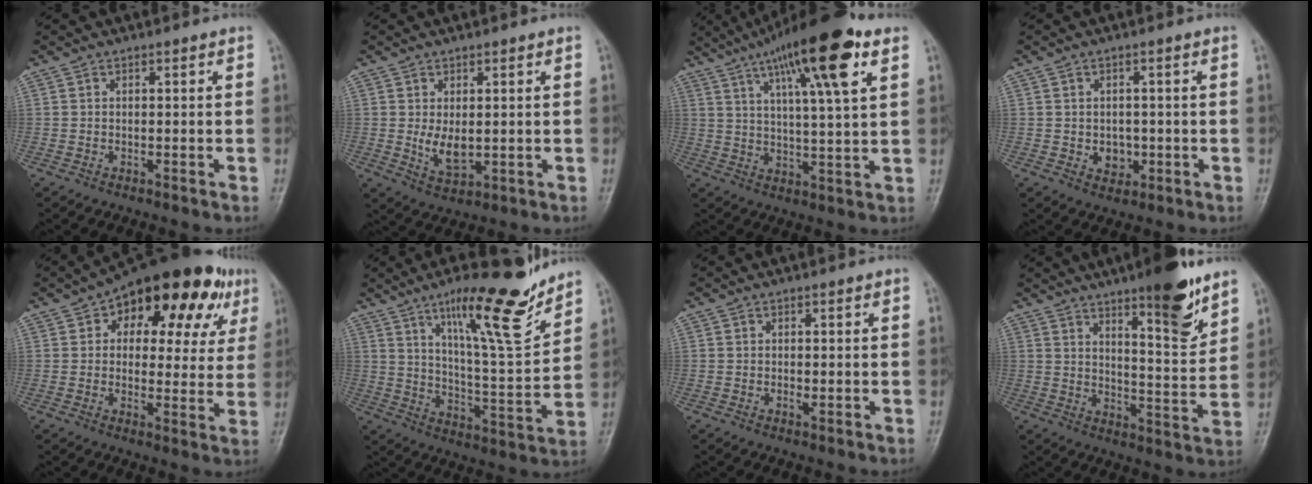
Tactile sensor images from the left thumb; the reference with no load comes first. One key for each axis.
{"total": 5.2, "fx": 0.3, "fy": 3.0, "fz": 4.2, "tx": -0.065, "ty": -0.015, "tz": 0.014}
{"total": 18.1, "fx": 9.2, "fy": 3.5, "fz": 15.2, "tx": -0.234, "ty": -0.013, "tz": 0.145}
{"total": 3.7, "fx": -0.6, "fy": 3.1, "fz": 2.0, "tx": -0.011, "ty": 0.002, "tz": -0.002}
{"total": 20.4, "fx": 9.0, "fy": 11.2, "fz": 14.6, "tx": -0.144, "ty": 0.008, "tz": 0.117}
{"total": 18.6, "fx": 12.4, "fy": 3.6, "fz": 13.3, "tx": -0.178, "ty": -0.077, "tz": 0.203}
{"total": 1.1, "fx": -0.1, "fy": 0.6, "fz": 0.9, "tx": -0.012, "ty": -0.002, "tz": -0.002}
{"total": 13.4, "fx": 8.8, "fy": 3.0, "fz": 9.7, "tx": -0.115, "ty": -0.062, "tz": 0.134}